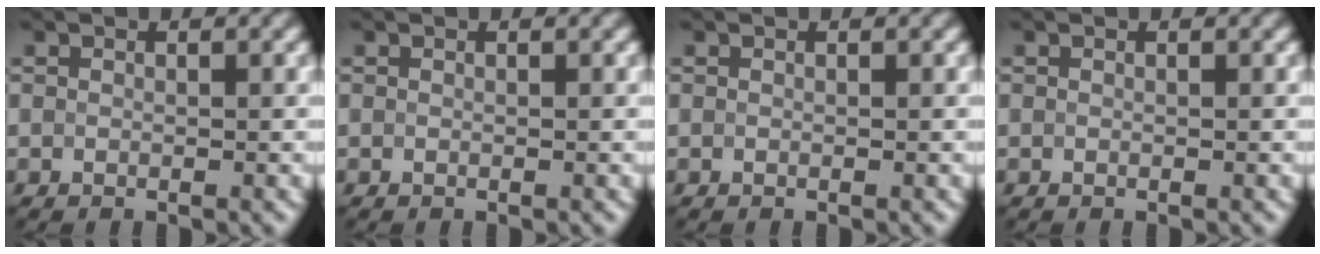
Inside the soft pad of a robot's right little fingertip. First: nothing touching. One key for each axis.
{"total": 0.0}
{"total": 0.0}
{"total": 0.0}